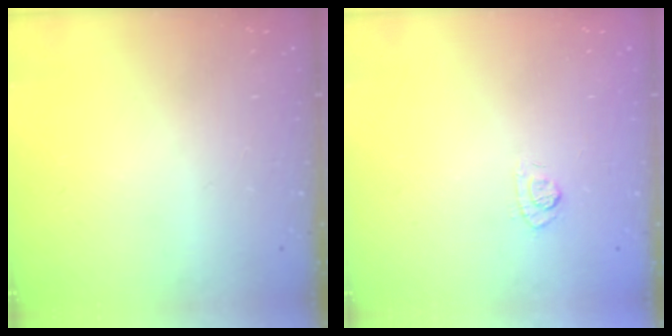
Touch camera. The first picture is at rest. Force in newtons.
{"total": 6.5, "press": 6.3, "slide": 1.7}